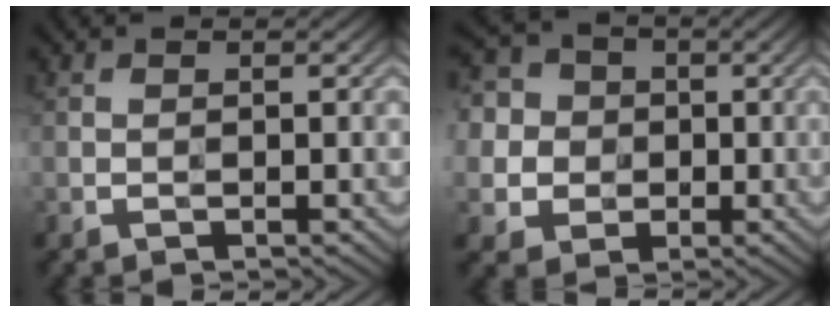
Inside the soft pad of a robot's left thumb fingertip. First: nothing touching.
{"total": 10.3, "force": [1.2, 9.4, 4.0], "torque": [-0.146, 0.017, 0.000]}